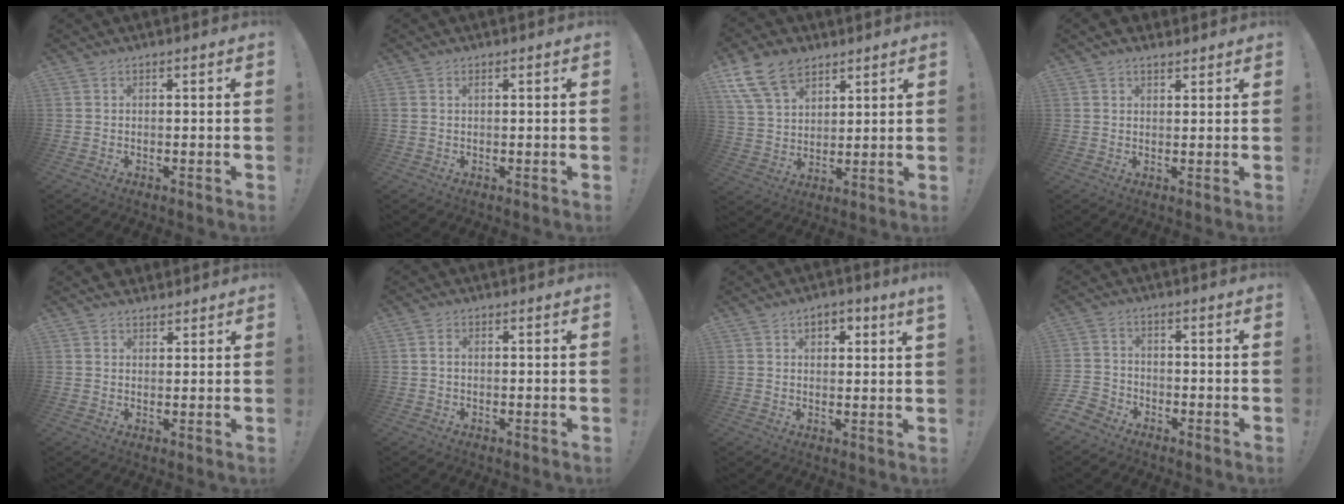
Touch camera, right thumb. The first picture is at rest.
{"total": 1.1, "force": [0.4, 0.5, 0.9], "torque": [-0.028, 0.006, 0.009]}
{"total": 14.1, "force": [8.9, 8.8, 6.6], "torque": [-0.116, -0.041, 0.171]}
{"total": 3.2, "force": [2.7, 1.6, 0.7], "torque": [-0.002, -0.015, 0.049]}
{"total": 3.4, "force": [2.8, 1.8, 0.4], "torque": [0.001, -0.012, 0.052]}
{"total": 1.0, "force": [0.0, 0.6, 0.8], "torque": [-0.015, 0.002, 0.000]}
{"total": 3.4, "force": [2.1, 1.4, 2.4], "torque": [-0.037, -0.003, 0.034]}
{"total": 4.9, "force": [-3.6, 3.1, 1.1], "torque": [-0.028, 0.017, -0.070]}